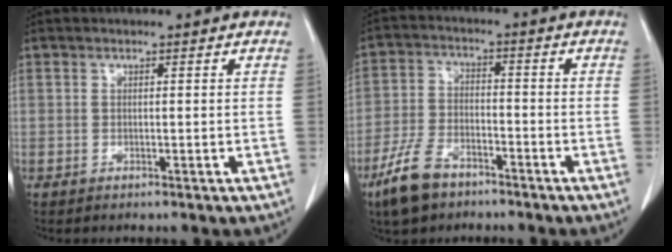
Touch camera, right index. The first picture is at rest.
{"total": 8.3, "force": [-5.7, 3.9, 4.5], "torque": [-0.109, -0.006, -0.107]}